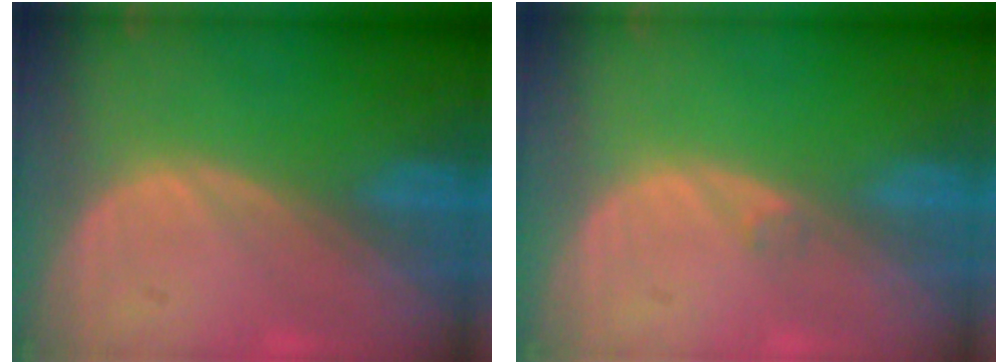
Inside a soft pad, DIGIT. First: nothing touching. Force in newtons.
{"total": 0.5, "press": 0.5, "slide": 0.1}